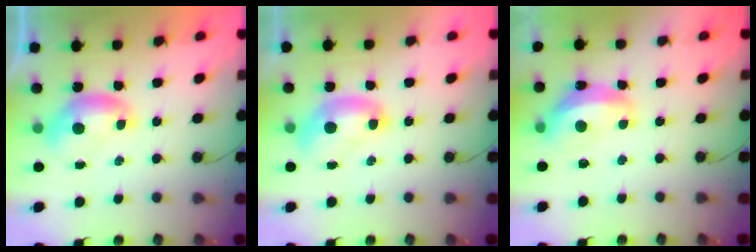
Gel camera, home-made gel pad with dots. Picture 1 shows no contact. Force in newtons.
{"total": 2.0, "press": 2.0, "slide": 0.2}
{"total": 6.1, "press": 6.0, "slide": 0.9}